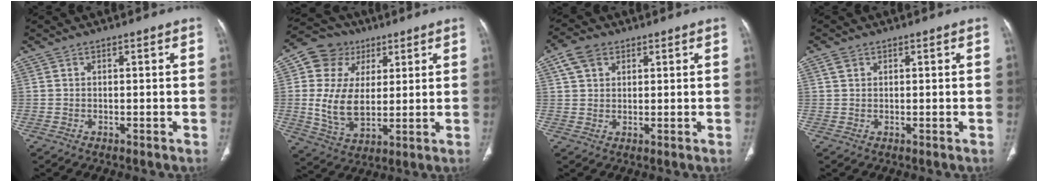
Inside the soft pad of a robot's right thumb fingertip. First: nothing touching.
{"total": 14.8, "force": [3.2, 11.4, 8.8], "torque": [-0.143, -0.005, 0.061]}
{"total": 5.3, "force": [2.6, 3.7, 2.8], "torque": [-0.044, 0.003, 0.052]}
{"total": 1.8, "force": [0.9, 1.3, 0.9], "torque": [-0.017, 0.002, 0.019]}